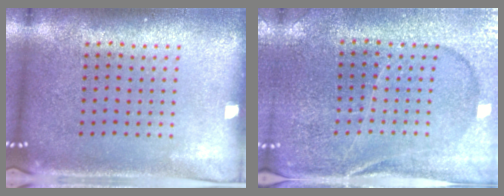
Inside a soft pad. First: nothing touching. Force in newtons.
{"total": 1.5, "press": 1.5, "slide": 0.2}